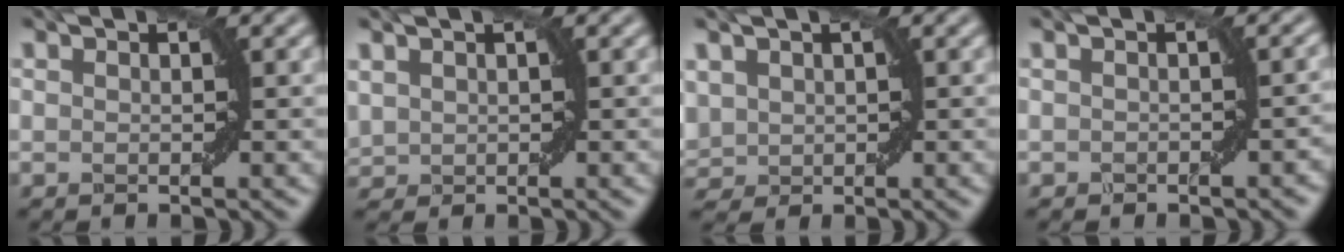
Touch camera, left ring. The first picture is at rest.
{"total": 1.3, "force": [0.6, 1.0, 0.6], "torque": [-0.016, 0.004, 0.017]}
{"total": 2.7, "force": [0.5, 2.3, 1.4], "torque": [-0.034, 0.002, 0.012]}
{"total": 1.2, "force": [-0.9, 0.6, 0.4], "torque": [-0.002, -0.005, -0.015]}